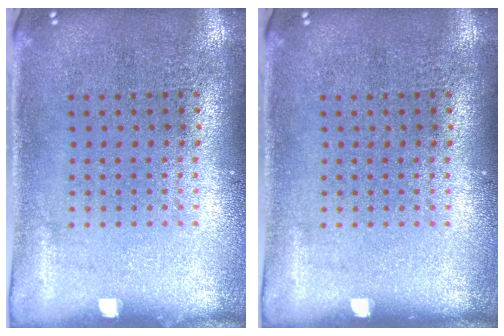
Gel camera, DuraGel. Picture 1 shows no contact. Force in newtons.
{"total": 0.0}